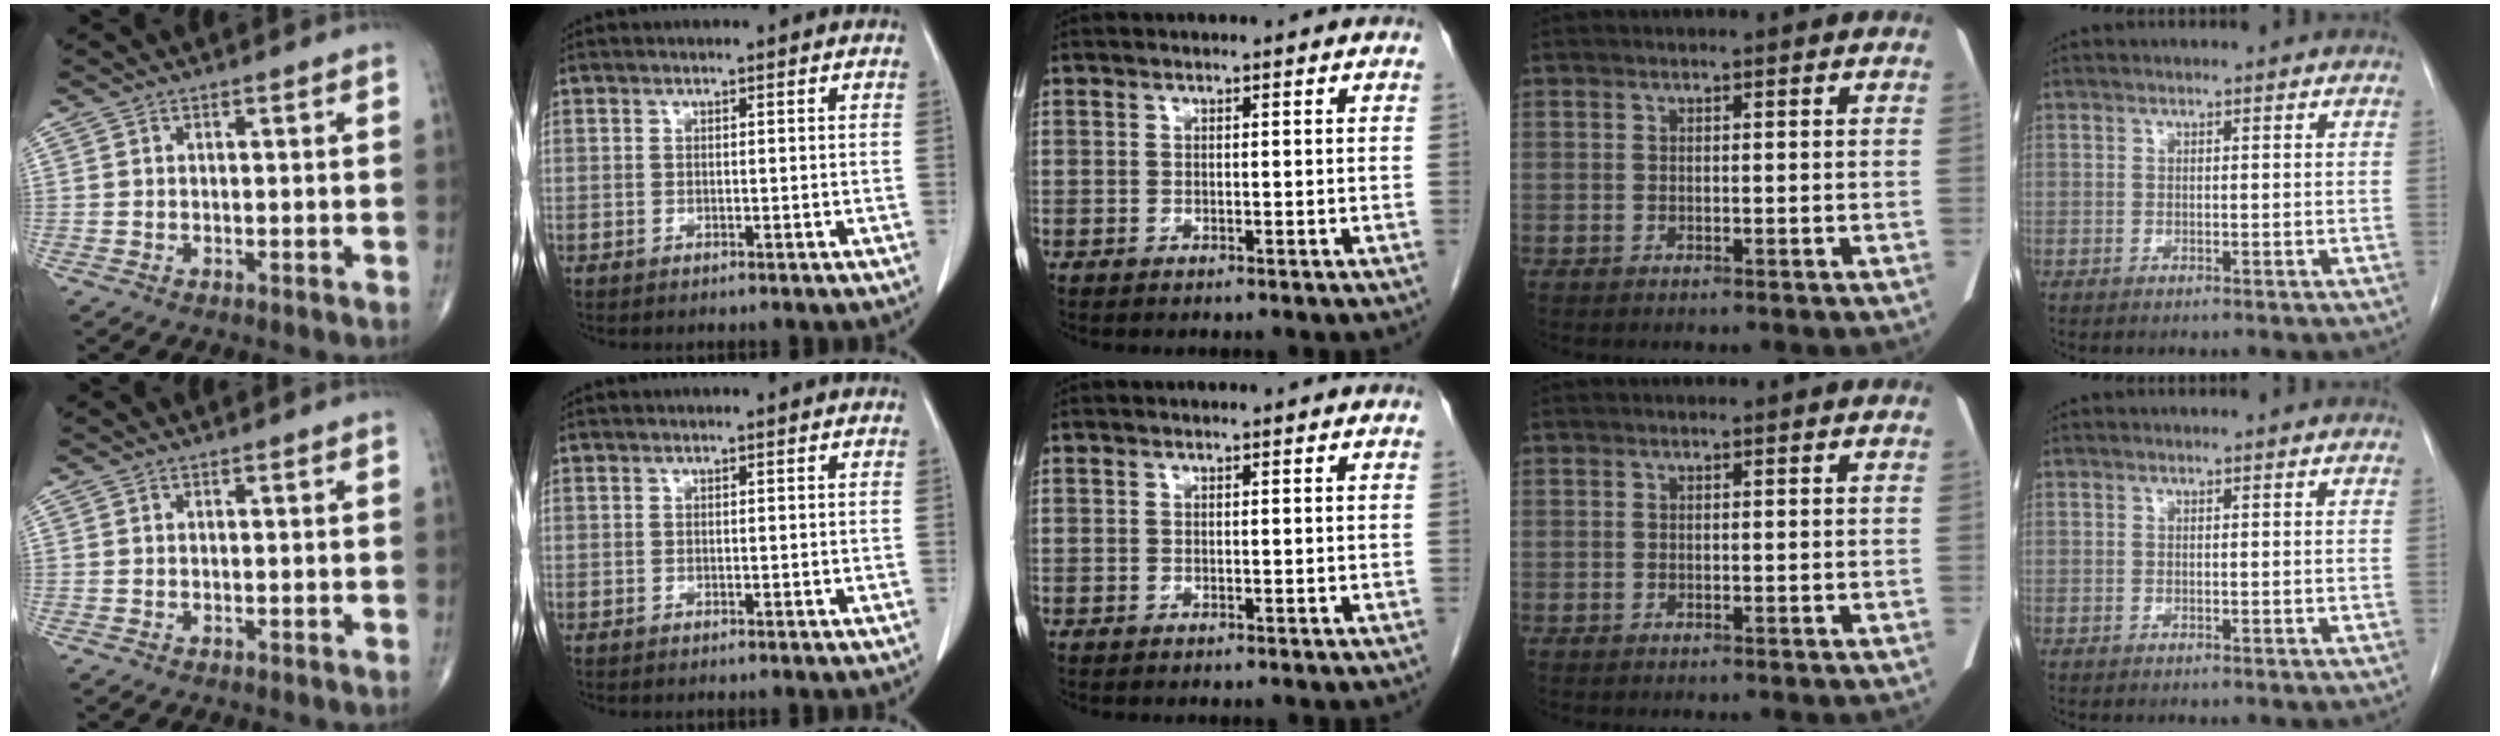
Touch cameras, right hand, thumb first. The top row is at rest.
{}